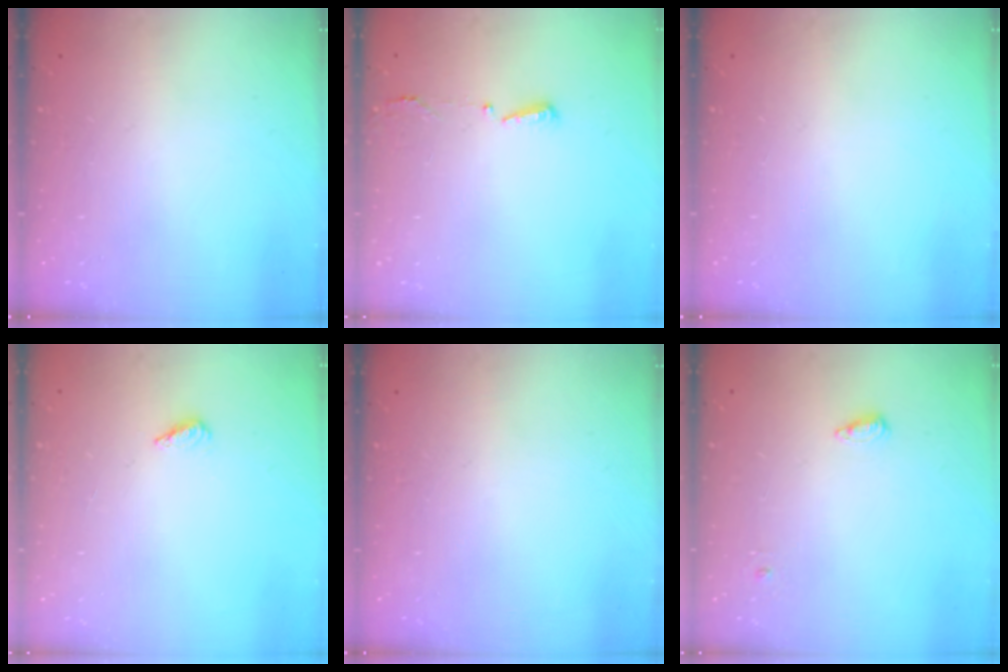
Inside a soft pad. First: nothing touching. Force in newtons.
{"total": 2.9, "press": 2.8, "slide": 0.6}
{"total": 0.0}
{"total": 2.3, "press": 2.2, "slide": 0.8}
{"total": 0.0}
{"total": 4.2, "press": 4.1, "slide": 0.8}